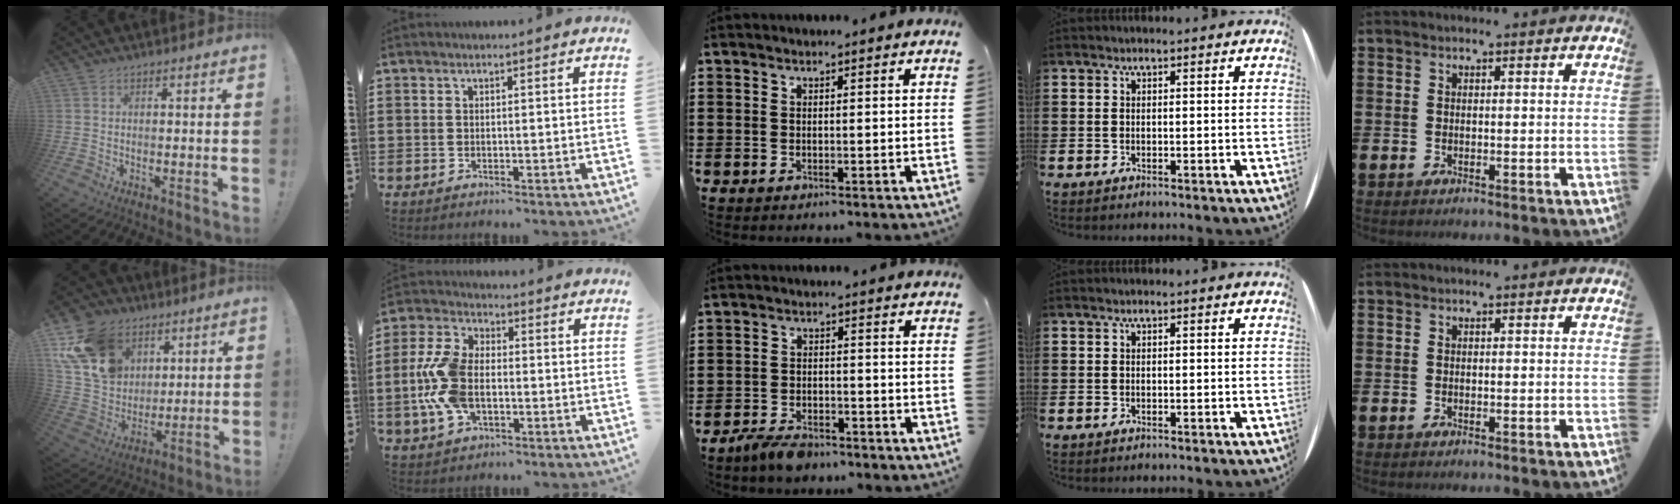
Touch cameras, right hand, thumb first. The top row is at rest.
{"thumb": {"total": 19.0, "force": [9.0, 14.5, 8.3], "torque": [-0.158, -0.036, 0.195]}, "index": {"total": 10.0, "force": [-1.5, 5.9, 8.0], "torque": [-0.202, -0.004, -0.034]}, "middle": {"total": 3.4, "force": [-2.8, 1.0, 1.5], "torque": [-0.039, 0.004, -0.059]}}